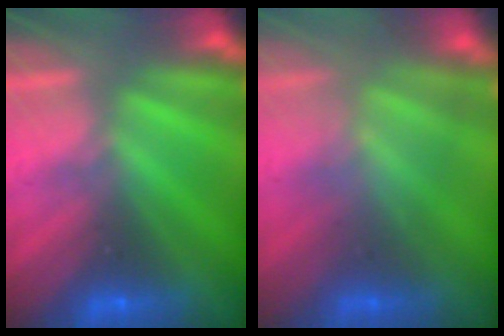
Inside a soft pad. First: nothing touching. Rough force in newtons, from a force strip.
{"total": 3.3}